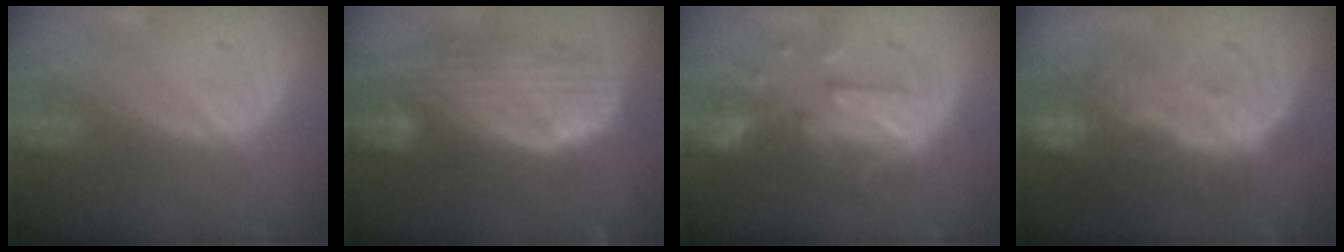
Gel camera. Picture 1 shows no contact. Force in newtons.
{"total": 10.5, "press": 9.0, "slide": 5.4}
{"total": 10.0, "press": 8.9, "slide": 4.5}
{"total": 10.8, "press": 9.9, "slide": 4.2}